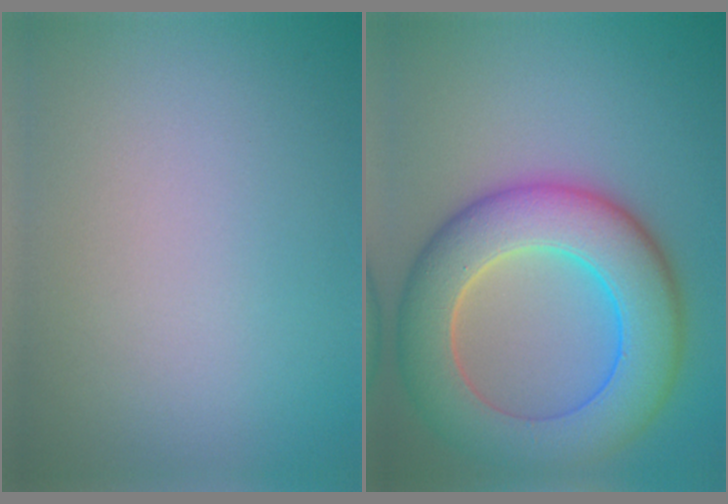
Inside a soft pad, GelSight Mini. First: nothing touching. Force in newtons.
{"total": 10.0, "press": 10.0, "slide": 0.5}